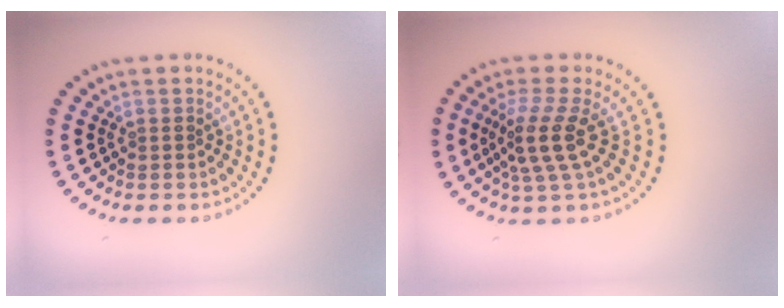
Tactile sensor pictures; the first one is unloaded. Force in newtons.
{"total": 3.6, "press": 2.7, "slide": 2.4}